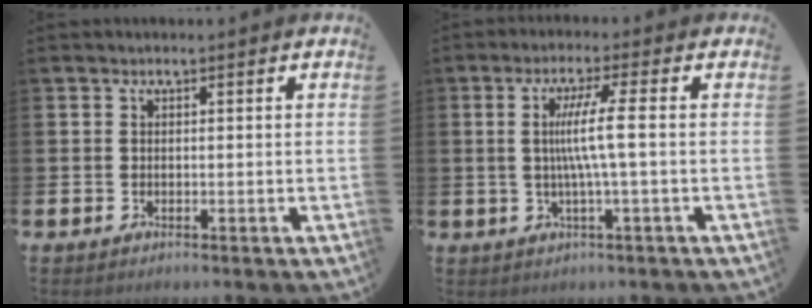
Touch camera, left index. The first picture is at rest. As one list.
[{"total": 5.8, "force": [0.4, -0.4, 5.8], "torque": [-0.112, -0.002, 0.001]}]